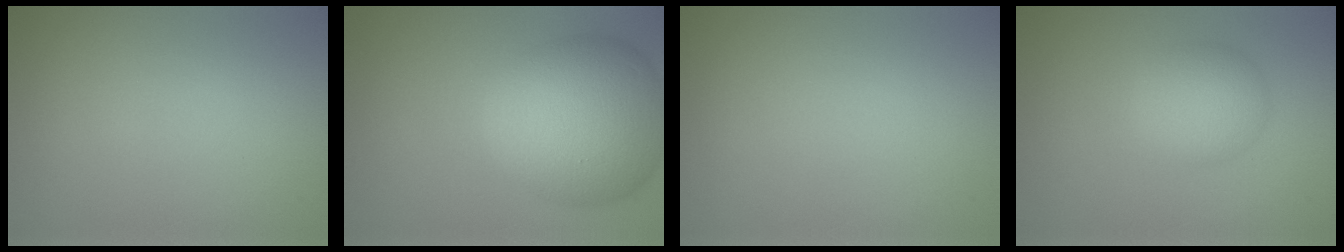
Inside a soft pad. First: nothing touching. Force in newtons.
{"total": 11.9, "press": 11.9, "slide": 0.6}
{"total": 0.0}
{"total": 3.8, "press": 3.8, "slide": 0.1}